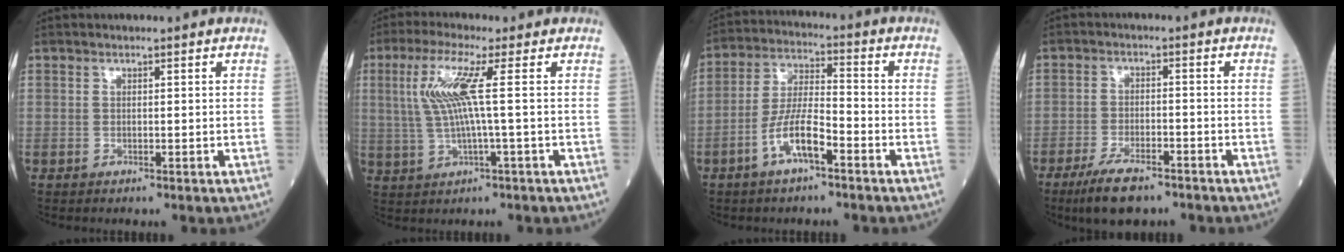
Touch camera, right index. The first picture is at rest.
{"total": 7.6, "force": [1.3, -0.5, 7.4], "torque": [-0.164, 0.011, 0.029]}
{"total": 7.9, "force": [-4.0, 1.9, 6.5], "torque": [-0.134, 0.007, -0.078]}
{"total": 7.6, "force": [-5.6, 2.1, 4.8], "torque": [-0.091, -0.012, -0.098]}